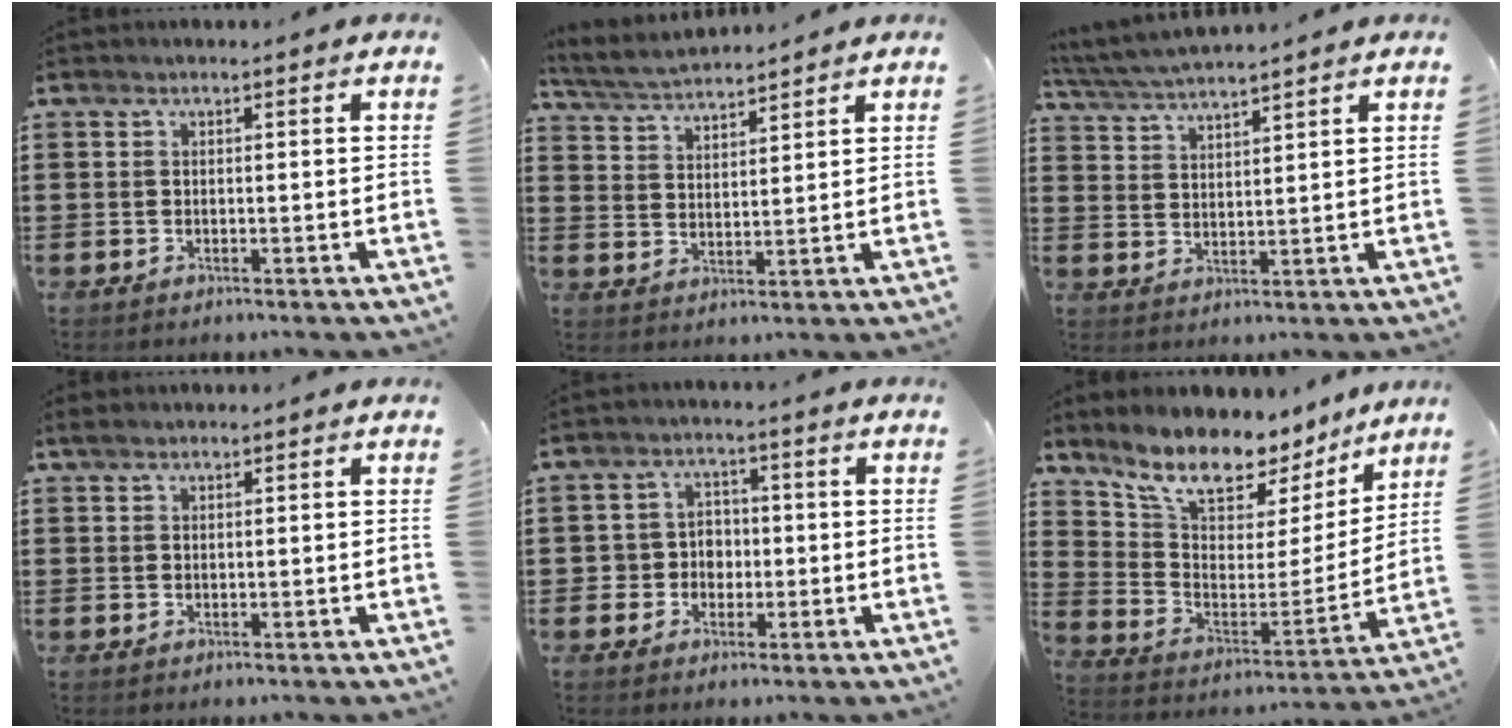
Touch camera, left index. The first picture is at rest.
{"total": 4.3, "force": [4.2, 0.3, 0.8], "torque": [-0.033, -0.016, 0.074]}
{"total": 4.2, "force": [4.1, -0.2, 1.0], "torque": [-0.034, -0.018, 0.073]}
{"total": 1.0, "force": [0.7, 0.4, 0.5], "torque": [-0.013, 0.003, 0.014]}
{"total": 3.6, "force": [-0.6, 3.4, 1.1], "torque": [-0.036, 0.007, -0.017]}
{"total": 10.2, "force": [9.0, 3.2, 3.5], "torque": [-0.094, -0.070, 0.156]}